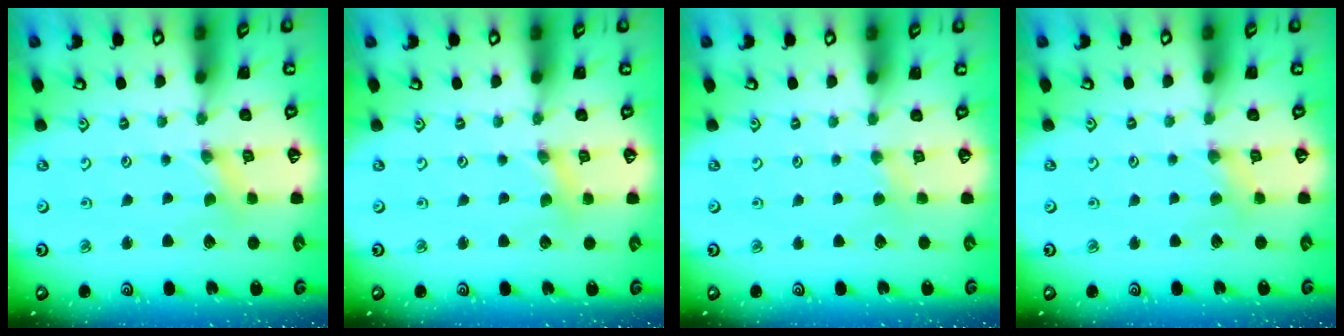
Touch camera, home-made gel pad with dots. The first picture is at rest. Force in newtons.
{"total": 1.2, "press": 1.1, "slide": 0.3}
{"total": 1.8, "press": 1.8, "slide": 0.4}
{"total": 3.8, "press": 3.8, "slide": 0.4}